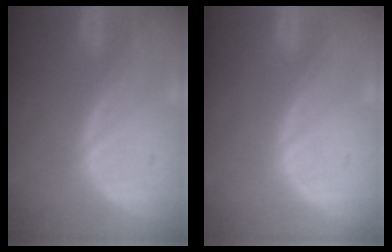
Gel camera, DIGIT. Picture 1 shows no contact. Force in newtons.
{"total": 0.0}